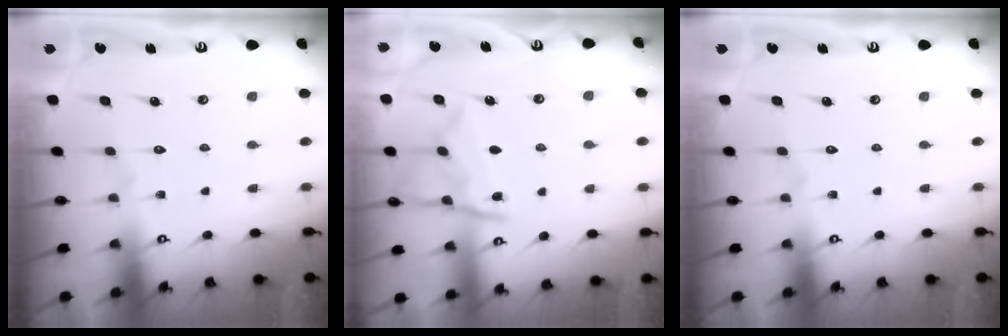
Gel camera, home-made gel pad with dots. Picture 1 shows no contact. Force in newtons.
{"total": 10.4, "press": 10.3, "slide": 1.1}
{"total": 0.0}